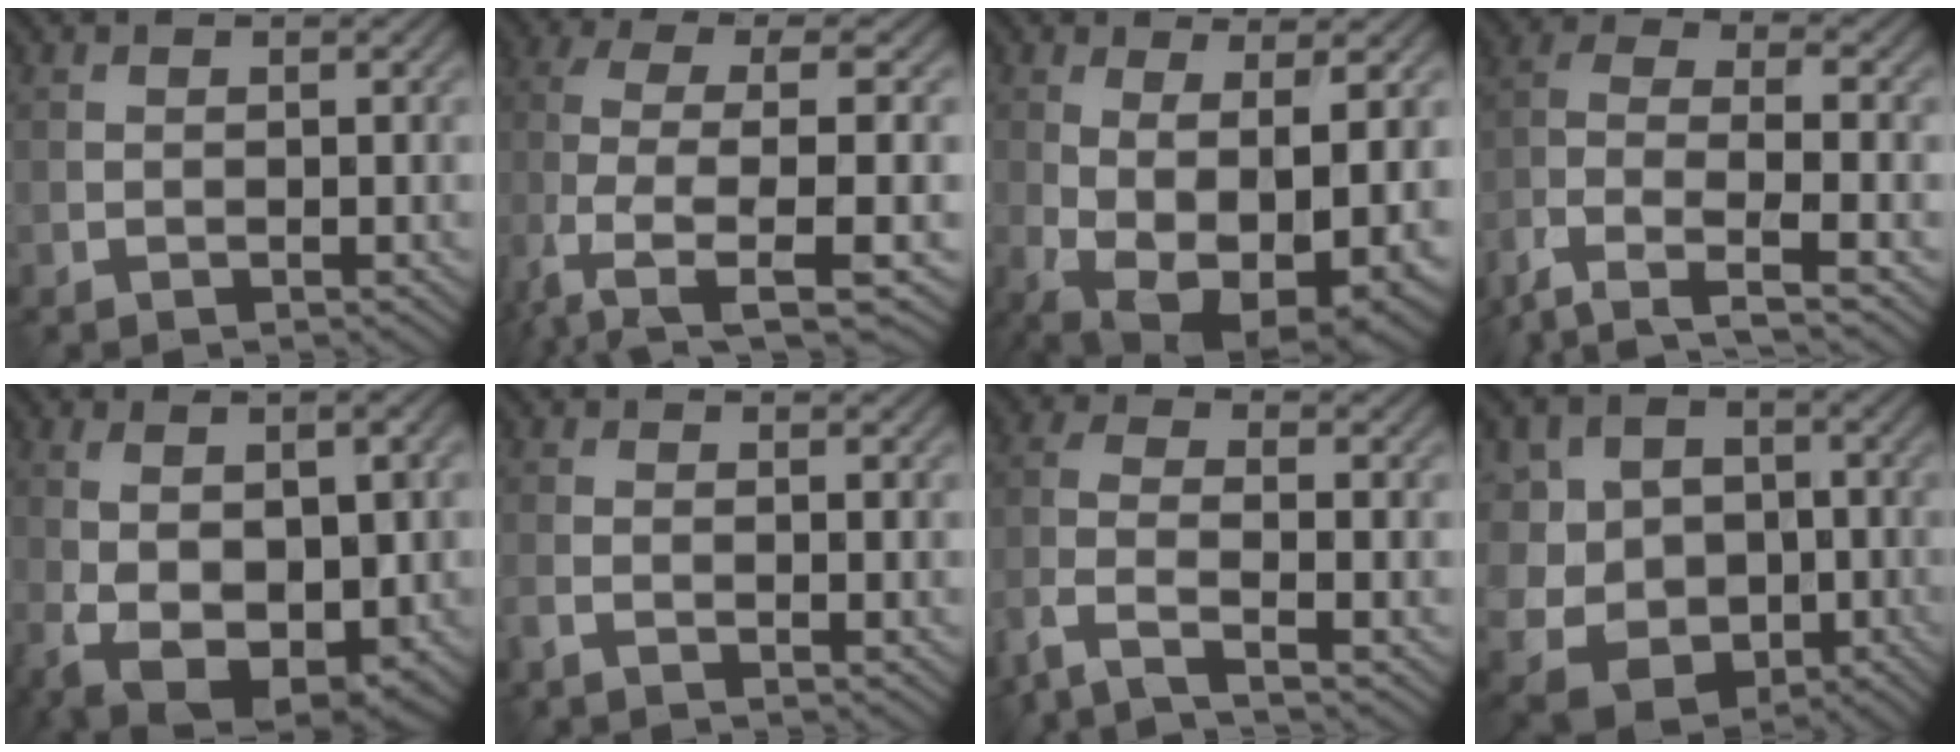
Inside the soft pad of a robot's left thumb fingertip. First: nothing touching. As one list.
[{"total": 8.0, "force": [-0.1, 2.8, 7.5], "torque": [-0.162, -0.006, -0.012]}, {"total": 12.1, "force": [-2.1, 5.3, 10.6], "torque": [-0.198, -0.035, -0.002]}, {"total": 8.4, "force": [-5.1, 2.9, 6.0], "torque": [-0.131, -0.011, -0.111]}, {"total": 11.8, "force": [-2.0, 5.9, 10.0], "torque": [-0.178, -0.026, -0.004]}, {"total": 1.4, "force": [-0.8, 0.2, 1.1], "torque": [-0.027, -0.001, -0.023]}, {"total": 5.4, "force": [-3.6, 1.2, 3.9], "torque": [-0.087, -0.005, -0.088]}, {"total": 10.8, "force": [-0.6, 10.0, 4.3], "torque": [-0.151, -0.005, -0.026]}]